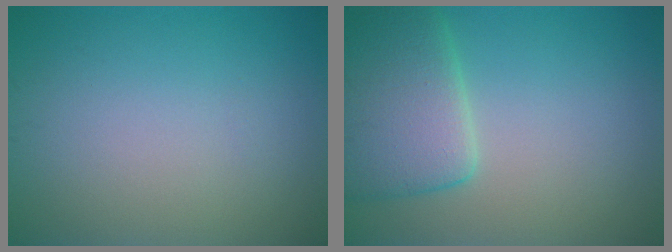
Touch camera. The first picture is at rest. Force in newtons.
{"total": 6.2, "press": 6.2, "slide": 0.4}